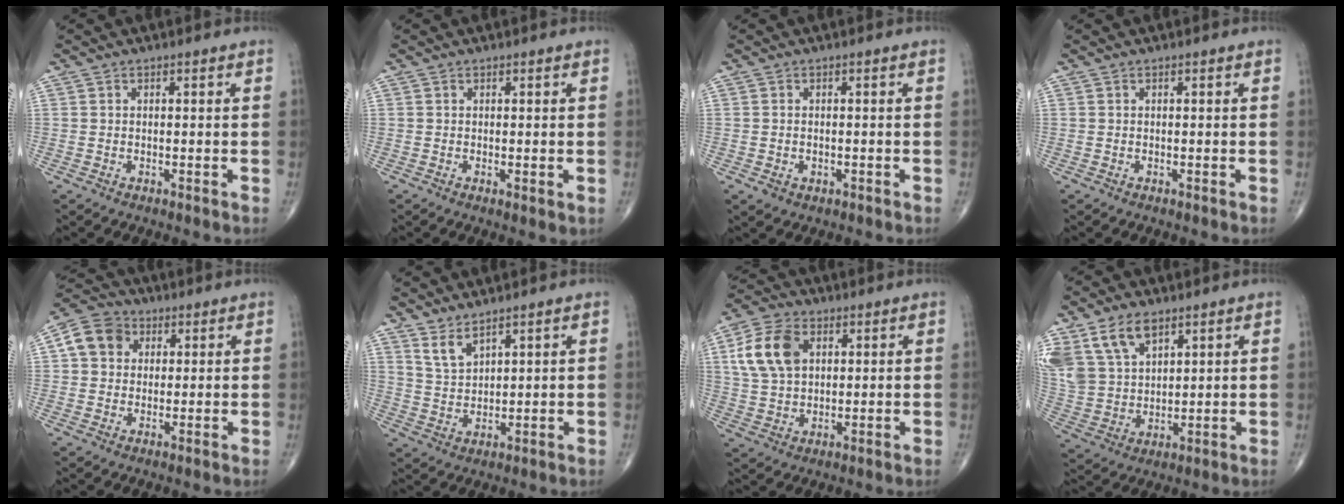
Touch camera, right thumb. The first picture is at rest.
{"total": 1.8, "force": [-0.2, 0.7, 1.7], "torque": [-0.028, -0.008, -0.002]}
{"total": 1.9, "force": [-0.5, 1.5, 1.1], "torque": [-0.017, 0.004, 0.001]}
{"total": 0.0}
{"total": 8.2, "force": [2.2, 6.8, 3.9], "torque": [-0.055, 0.011, 0.028]}
{"total": 4.4, "force": [3.5, 1.4, 2.2], "torque": [-0.038, -0.029, 0.076]}
{"total": 11.5, "force": [3.4, 7.6, 7.8], "torque": [-0.143, 0.003, 0.064]}
{"total": 12.7, "force": [7.4, 7.6, 7.1], "torque": [-0.128, -0.017, 0.159]}